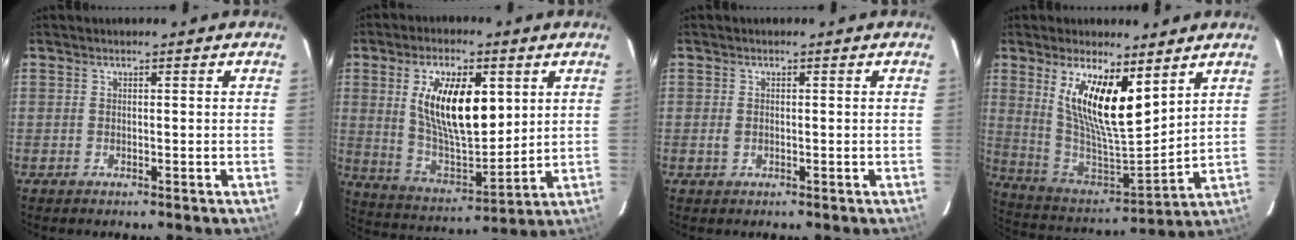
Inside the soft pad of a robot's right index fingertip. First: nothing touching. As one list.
[{"total": 16.4, "force": [4.5, 7.1, 14.1], "torque": [-0.252, -0.001, 0.092]}, {"total": 1.4, "force": [-0.2, 1.0, 1.0], "torque": [-0.021, 0.001, -0.003]}, {"total": 16.4, "force": [8.1, 5.1, 13.4], "torque": [-0.254, -0.006, 0.161]}]